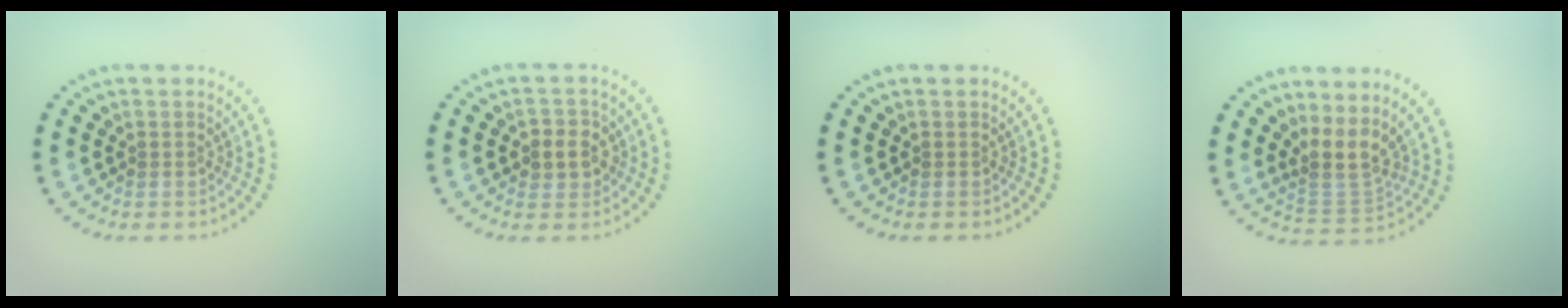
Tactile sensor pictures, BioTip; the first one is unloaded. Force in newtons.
{"total": 2.8, "press": 2.7, "slide": 0.8}
{"total": 0.0}
{"total": 3.4, "press": 2.5, "slide": 2.4}